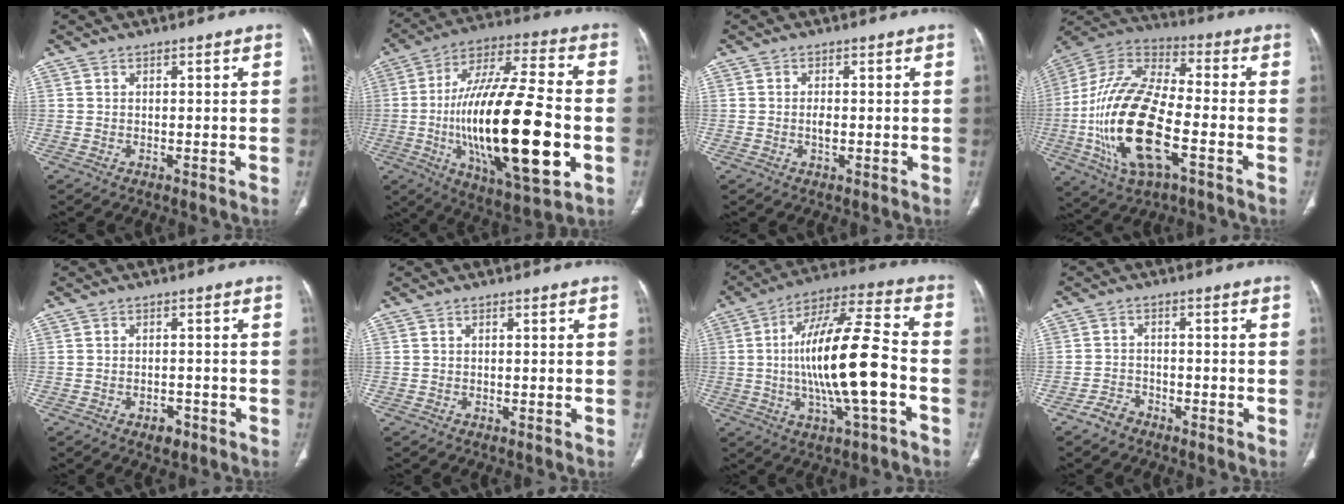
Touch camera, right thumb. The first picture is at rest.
{"total": 29.7, "force": [-5.2, 9.5, 27.6], "torque": [-0.515, 0.004, -0.075]}
{"total": 1.6, "force": [-0.3, 0.9, 1.3], "torque": [-0.024, 0.001, -0.006]}
{"total": 23.9, "force": [-6.1, 10.5, 20.6], "torque": [-0.427, 0.018, -0.107]}
{"total": 2.9, "force": [-1.7, 1.7, 1.6], "torque": [-0.018, 0.008, -0.020]}
{"total": 0.0}
{"total": 19.3, "force": [-2.7, 5.3, 18.4], "torque": [-0.338, 0.031, -0.045]}
{"total": 1.6, "force": [-1.5, 0.2, 0.3], "torque": [-0.006, 0.001, -0.034]}